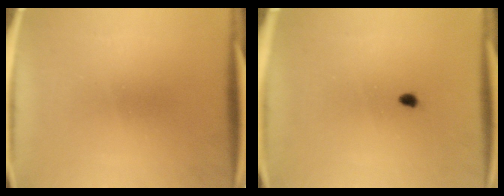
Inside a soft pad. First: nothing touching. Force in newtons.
{"total": 0.7}